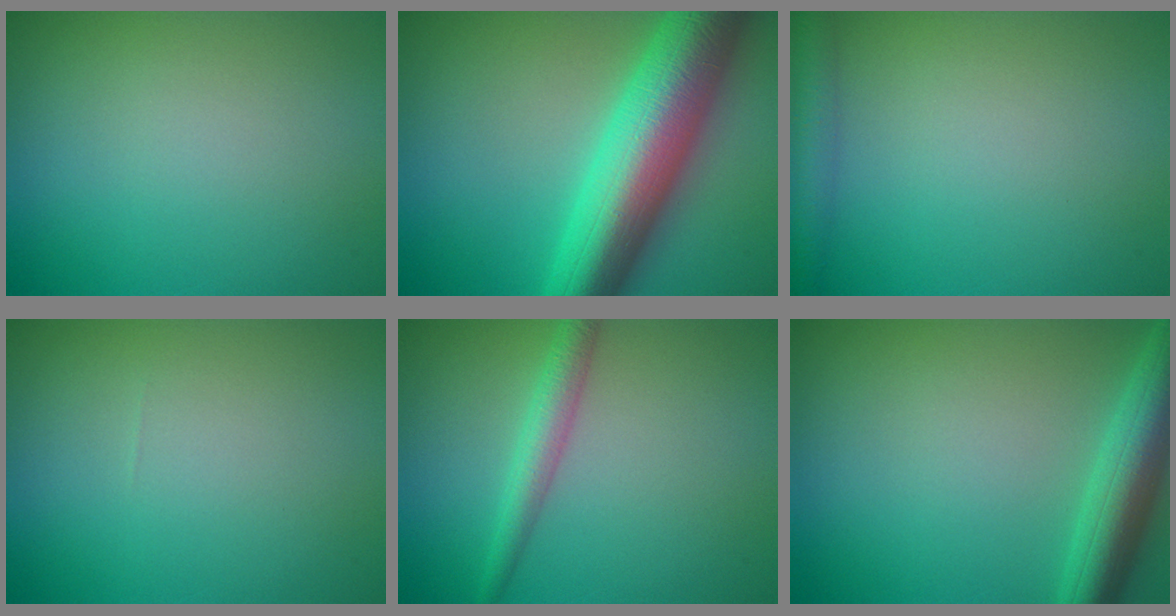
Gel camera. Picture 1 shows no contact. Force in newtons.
{"total": 11.5, "press": 11.5, "slide": 0.1}
{"total": 2.4, "press": 2.4, "slide": 0.1}
{"total": 0.0}
{"total": 2.6, "press": 2.6, "slide": 0.1}
{"total": 5.6, "press": 5.6, "slide": 0.3}